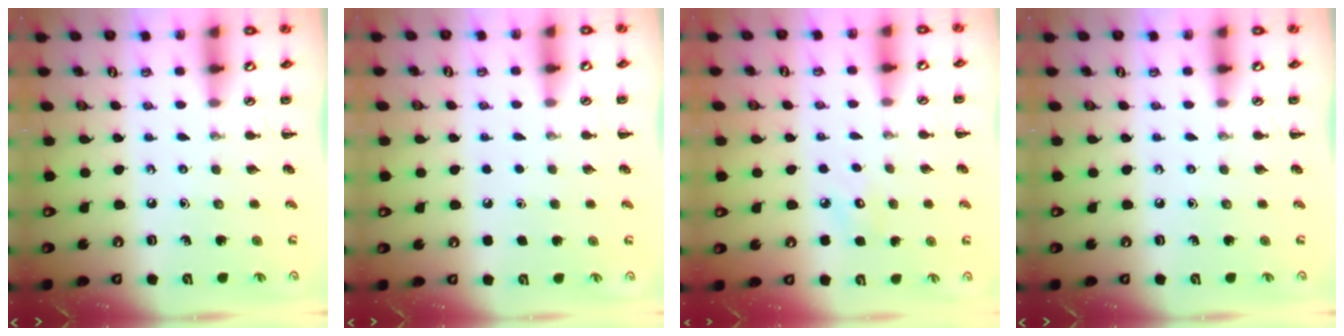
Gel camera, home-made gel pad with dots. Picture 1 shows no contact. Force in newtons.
{"total": 1.8, "press": 1.7, "slide": 0.1}
{"total": 5.8, "press": 5.6, "slide": 1.3}
{"total": 0.0}